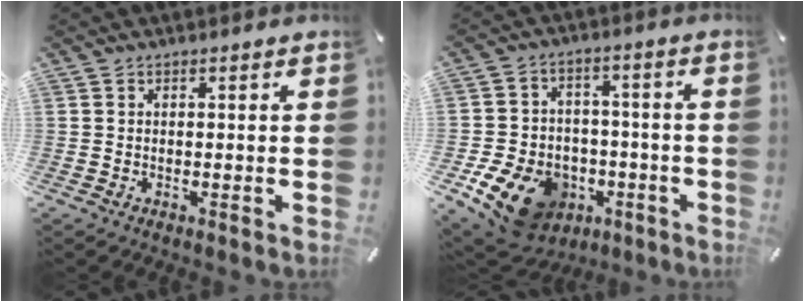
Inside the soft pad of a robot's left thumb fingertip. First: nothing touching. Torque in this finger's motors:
{"motor_torque": [0.52, 1.02, 0.42, 0.18, 0.14]}